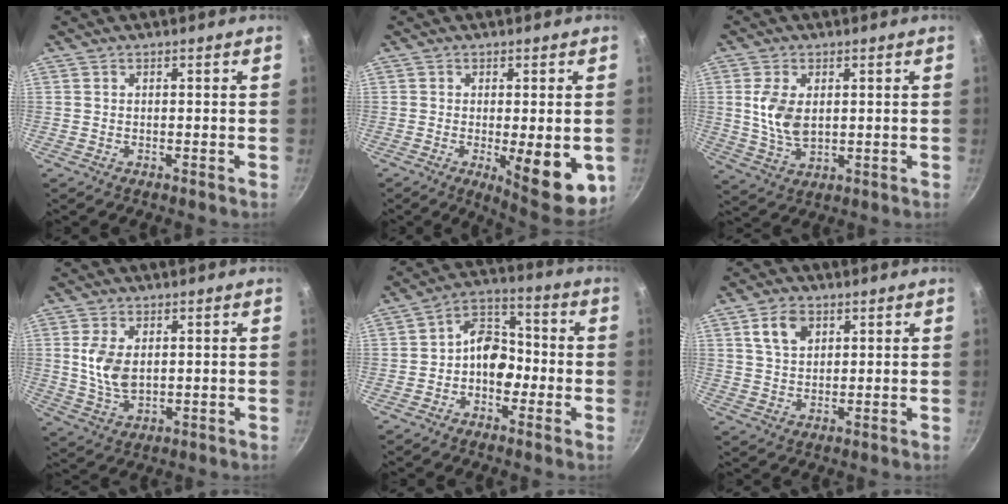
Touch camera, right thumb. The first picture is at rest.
{"total": 11.6, "force": [-2.3, 3.7, 10.7], "torque": [-0.121, -0.010, -0.020]}
{"total": 7.7, "force": [1.2, 4.5, 6.1], "torque": [-0.119, -0.011, 0.027]}
{"total": 7.1, "force": [1.2, 4.2, 5.7], "torque": [-0.111, -0.011, 0.027]}
{"total": 9.1, "force": [-1.8, 6.7, 5.9], "torque": [-0.045, 0.041, -0.046]}
{"total": 6.1, "force": [2.6, 4.0, 3.7], "torque": [-0.056, -0.003, 0.048]}